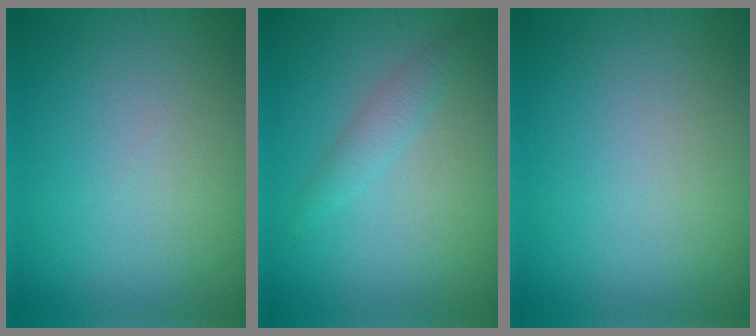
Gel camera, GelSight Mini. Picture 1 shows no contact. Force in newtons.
{"total": 1.5, "press": 1.5, "slide": 0.1}
{"total": 0.0}